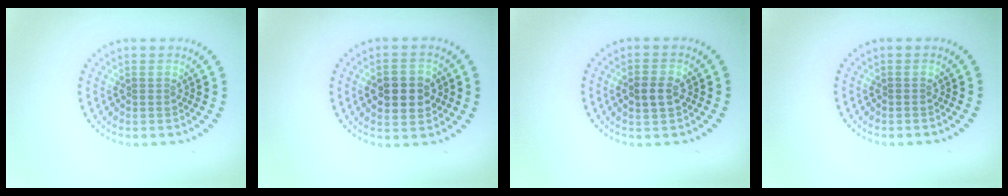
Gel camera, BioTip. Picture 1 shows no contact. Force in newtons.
{"total": 3.9, "press": 3.9, "slide": 0.2}
{"total": 2.5, "press": 2.5, "slide": 0.1}
{"total": 0.0}